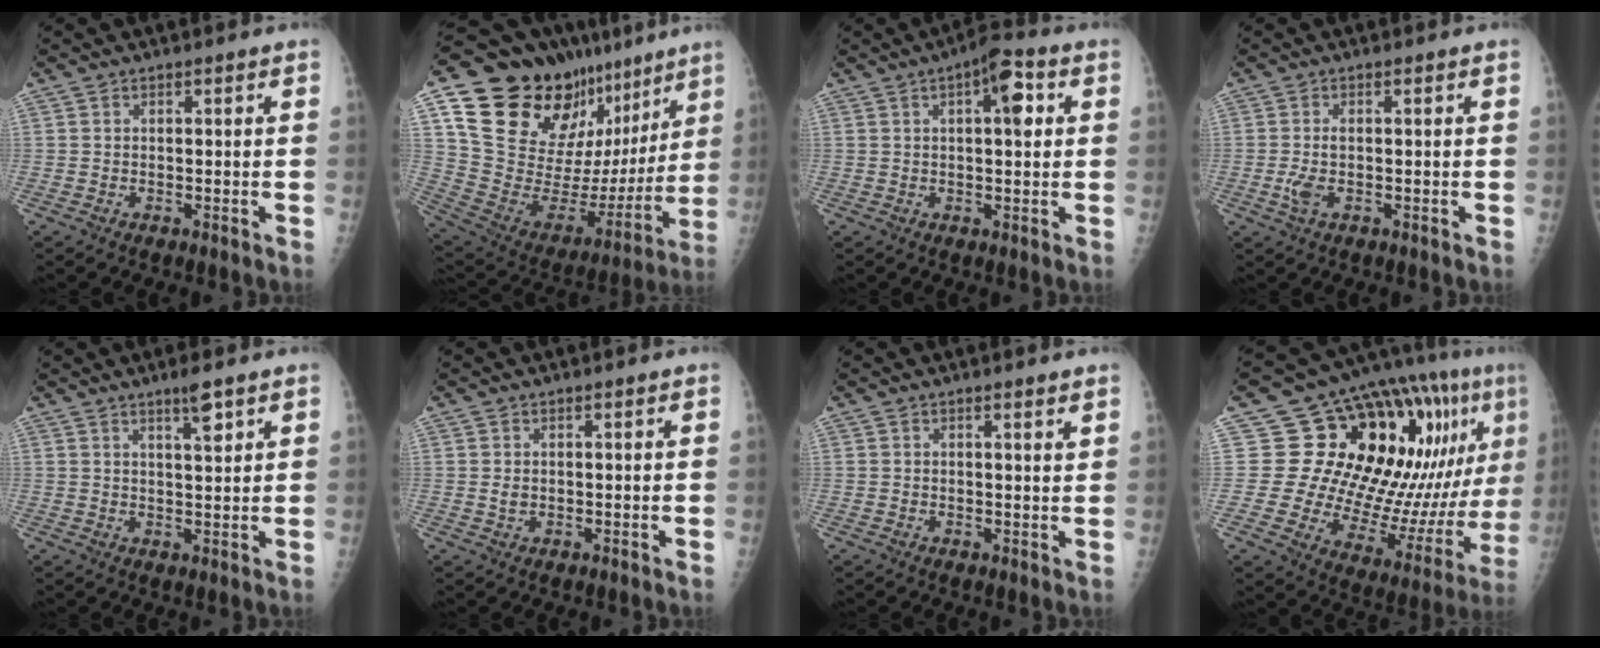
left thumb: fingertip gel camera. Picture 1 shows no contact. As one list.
[{"total": 31.0, "force": [16.7, 16.8, 19.9], "torque": [-0.267, -0.019, 0.289]}, {"total": 7.3, "force": [2.2, 2.8, 6.4], "torque": [-0.077, 0.008, 0.024]}, {"total": 2.8, "force": [-0.5, 1.2, 2.5], "torque": [-0.069, 0.002, -0.011]}, {"total": 4.0, "force": [2.7, 0.6, 2.9], "torque": [-0.044, -0.019, 0.045]}, {"total": 1.3, "force": [0.3, 1.1, 0.6], "torque": [-0.002, -0.001, 0.008]}, {"total": 1.8, "force": [1.4, 0.2, 1.1], "torque": [-0.006, -0.007, 0.017]}, {"total": 25.1, "force": [8.7, 11.9, 20.3], "torque": [-0.235, -0.013, 0.145]}]